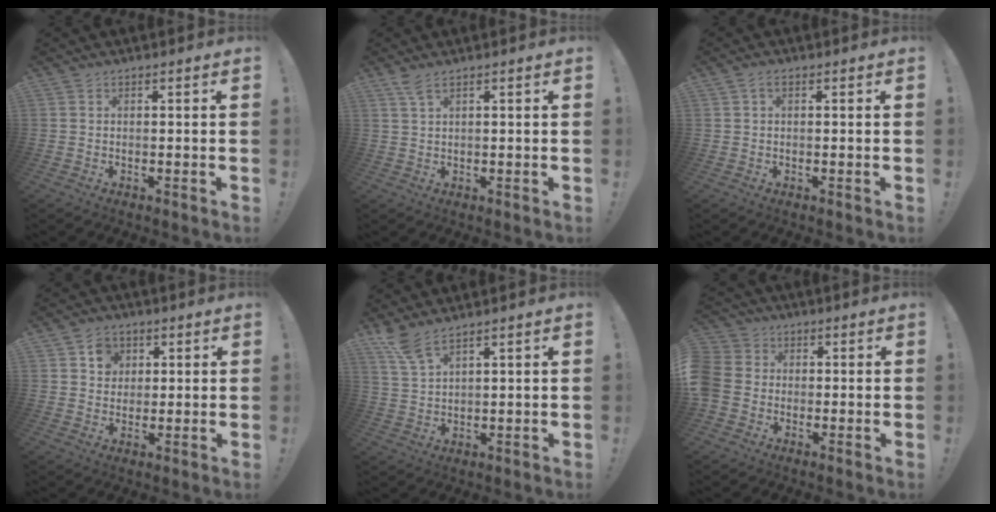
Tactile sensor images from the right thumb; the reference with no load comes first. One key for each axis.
{"total": 3.0, "fx": 1.9, "fy": 0.5, "fz": 2.2, "tx": -0.044, "ty": -0.007, "tz": 0.033}
{"total": 1.4, "fx": 0.3, "fy": 0.7, "fz": 1.1, "tx": -0.020, "ty": 0.003, "tz": 0.004}
{"total": 6.1, "fx": 2.3, "fy": 5.4, "fz": 1.8, "tx": -0.017, "ty": -0.012, "tz": 0.042}
{"total": 6.1, "fx": 4.7, "fy": 1.1, "fz": 3.8, "tx": -0.079, "ty": -0.022, "tz": 0.088}
{"total": 7.6, "fx": -0.9, "fy": 6.8, "fz": 3.4, "tx": -0.079, "ty": 0.016, "tz": -0.015}